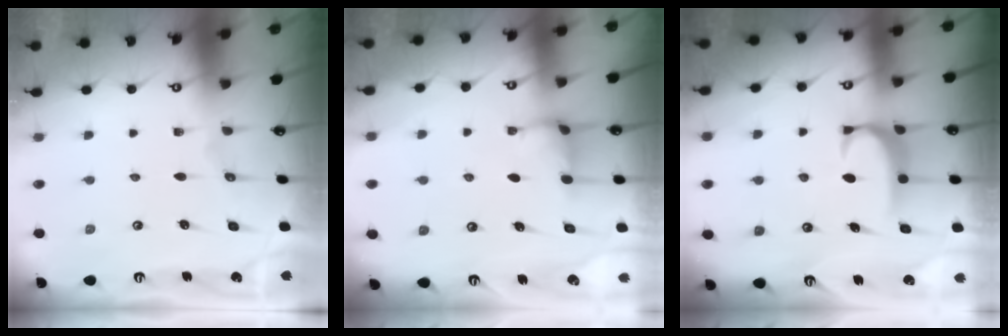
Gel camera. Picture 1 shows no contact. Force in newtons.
{"total": 3.0, "press": 3.0, "slide": 0.3}
{"total": 1.8, "press": 1.7, "slide": 0.5}